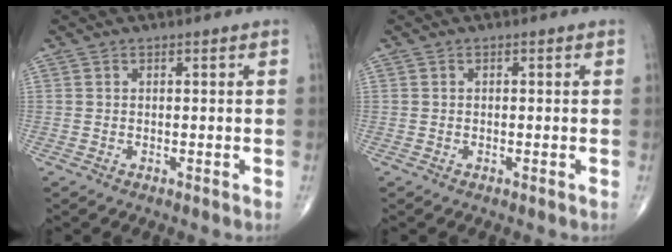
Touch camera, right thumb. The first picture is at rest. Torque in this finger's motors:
{"motor_torque": [-0.13, -0.05, 0.17, 0.32, 0.02]}